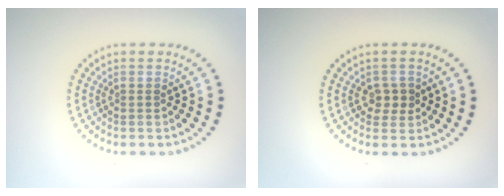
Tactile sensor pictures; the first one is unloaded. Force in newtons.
{"total": 1.9, "press": 1.8, "slide": 0.5}